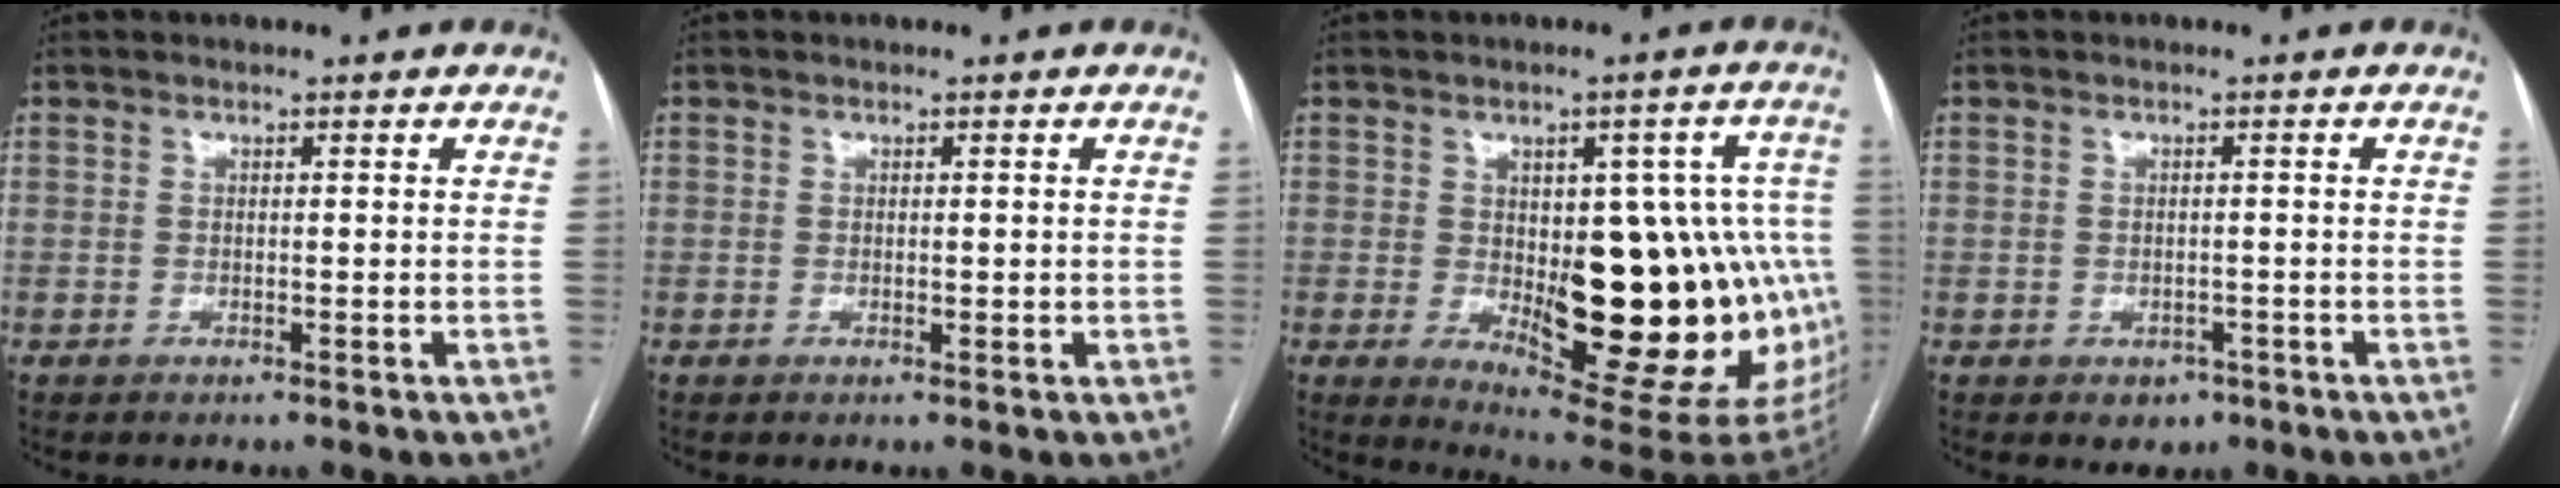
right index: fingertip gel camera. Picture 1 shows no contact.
{"total": 1.0, "force": [0.1, 0.6, 0.8], "torque": [-0.010, -0.002, 0.002]}
{"total": 23.8, "force": [-3.0, 8.8, 21.9], "torque": [-0.208, 0.017, -0.014]}
{"total": 2.6, "force": [-1.3, 2.0, 0.9], "torque": [-0.004, 0.004, -0.009]}